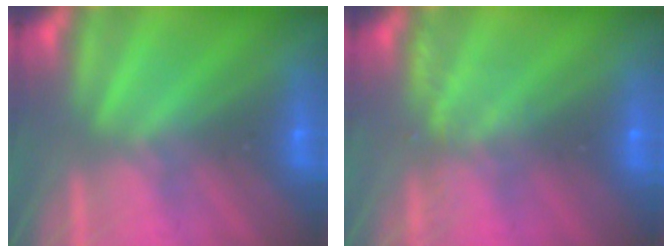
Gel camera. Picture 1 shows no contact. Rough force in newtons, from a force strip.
{"total": 2.2}